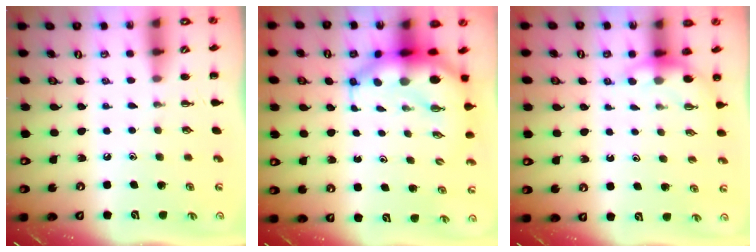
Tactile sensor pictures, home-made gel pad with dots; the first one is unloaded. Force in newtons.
{"total": 8.2, "press": 7.9, "slide": 2.0}
{"total": 4.3, "press": 4.2, "slide": 1.0}